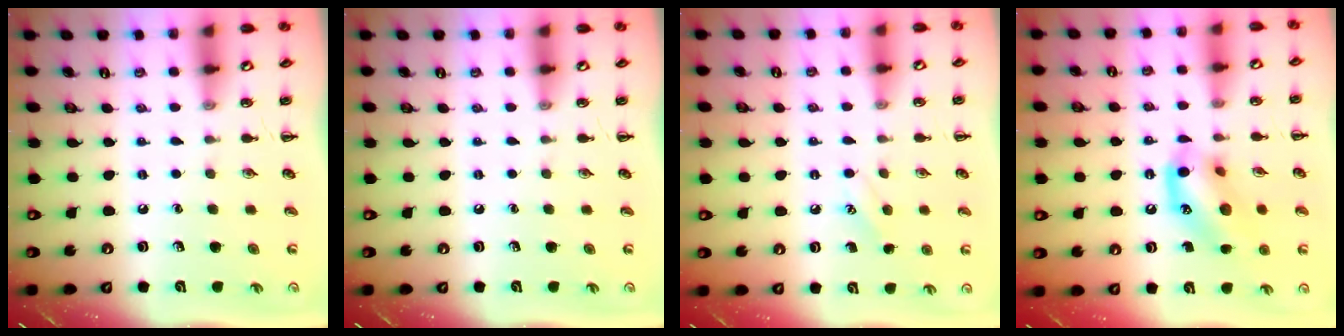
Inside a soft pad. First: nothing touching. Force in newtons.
{"total": 0.0}
{"total": 7.5, "press": 7.2, "slide": 2.2}
{"total": 14.2, "press": 14.1, "slide": 1.5}